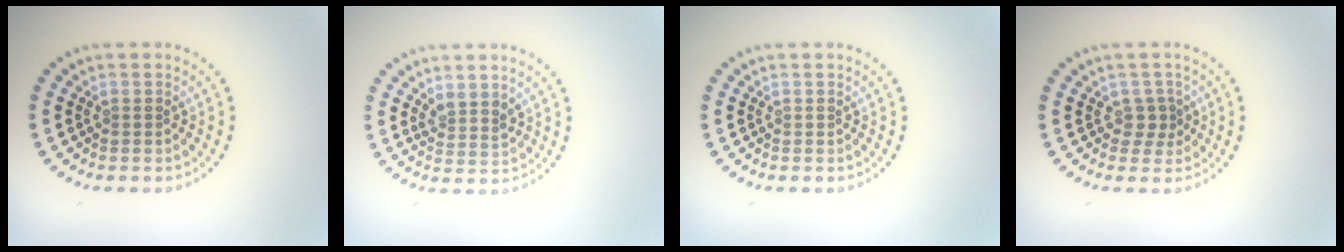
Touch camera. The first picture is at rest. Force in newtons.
{"total": 1.9, "press": 1.5, "slide": 1.1}
{"total": 0.0}
{"total": 1.4, "press": 1.2, "slide": 0.7}